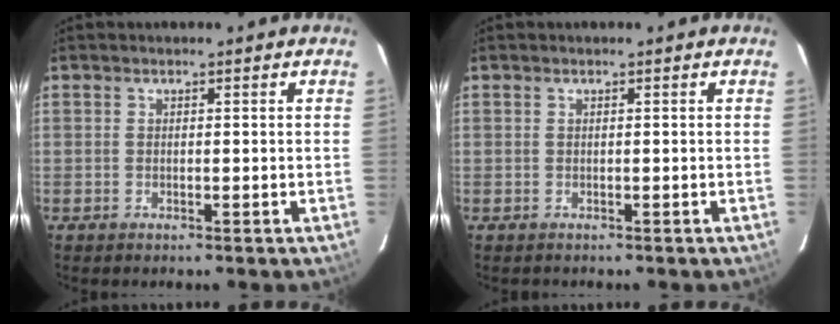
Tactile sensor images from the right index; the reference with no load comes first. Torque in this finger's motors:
{"motor_torque": [-0.03, -0.01, -0.04, -0.04]}